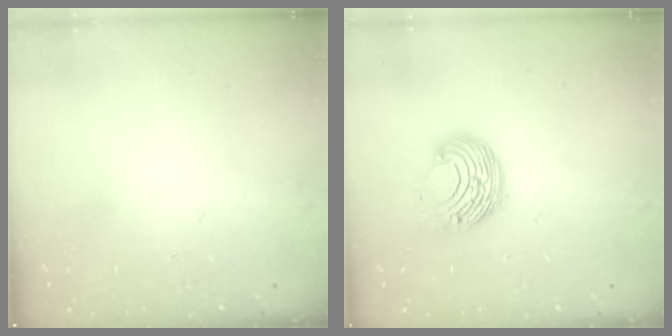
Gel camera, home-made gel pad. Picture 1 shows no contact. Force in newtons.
{"total": 10.7, "press": 10.7, "slide": 0.5}